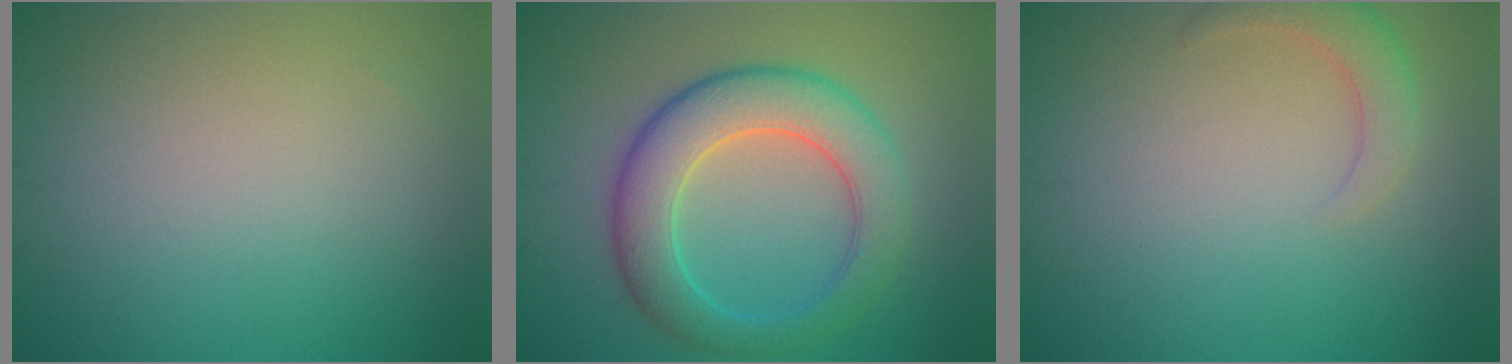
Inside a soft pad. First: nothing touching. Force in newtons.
{"total": 7.3, "press": 7.3, "slide": 0.3}
{"total": 2.7, "press": 2.7, "slide": 0.3}